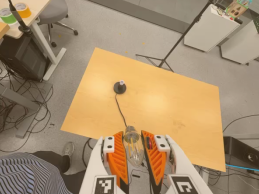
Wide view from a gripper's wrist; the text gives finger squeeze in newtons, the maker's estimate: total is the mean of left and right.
{"total": 22.9, "left": 24.7, "right": 21.1}